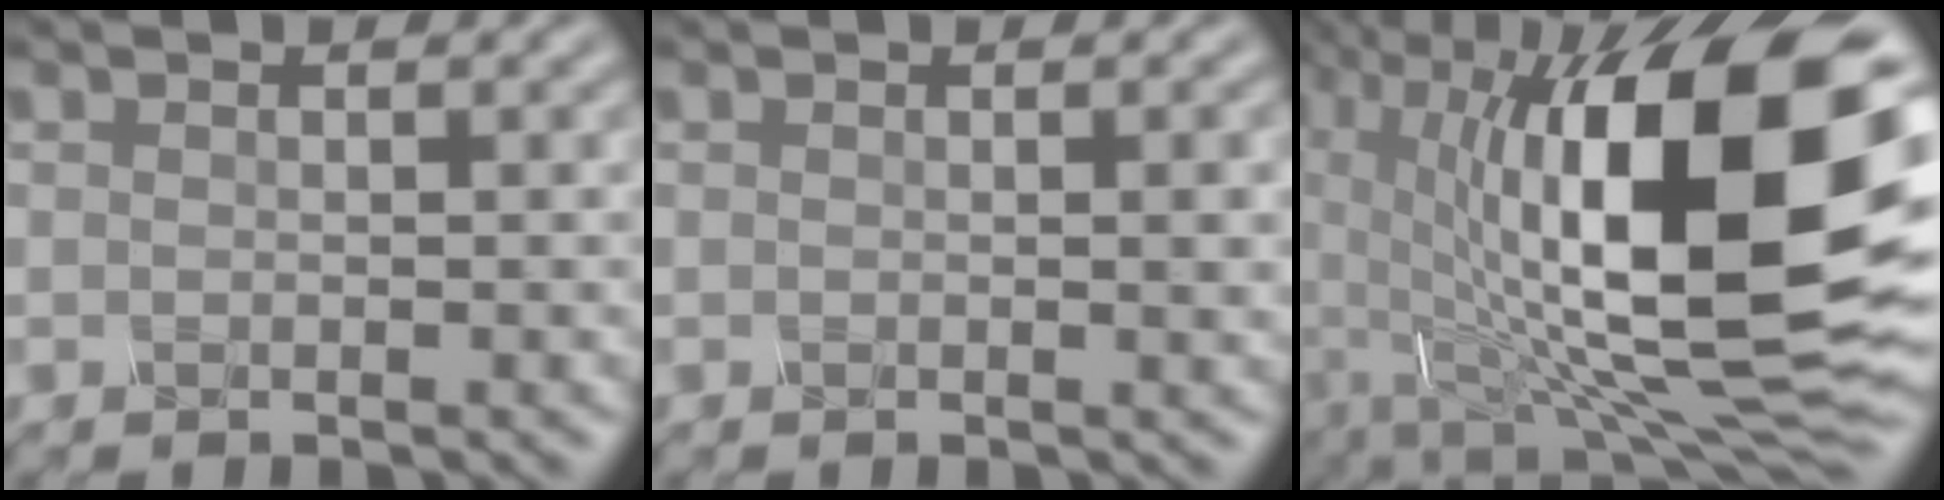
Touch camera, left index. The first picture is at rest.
{"total": 1.3, "force": [0.1, 0.2, 1.3], "torque": [-0.016, 0.001, 0.000]}
{"total": 19.1, "force": [1.1, 8.0, 17.3], "torque": [-0.289, 0.001, 0.019]}